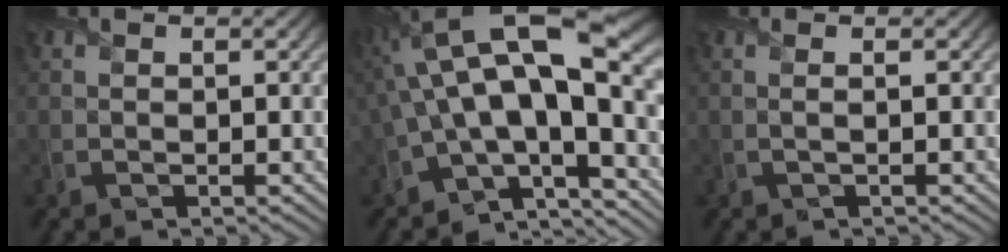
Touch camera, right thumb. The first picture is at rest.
{"total": 16.0, "force": [0.6, 7.5, 14.1], "torque": [-0.254, 0.006, 0.013]}
{"total": 1.3, "force": [0.0, 0.2, 1.2], "torque": [-0.022, 0.006, -0.006]}